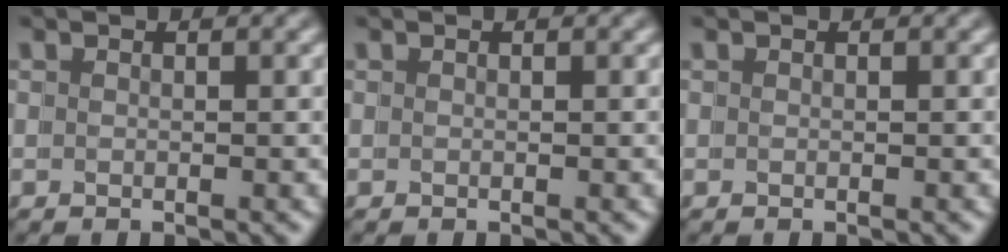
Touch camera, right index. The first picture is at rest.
{"total": 0.0}
{"total": 0.0}